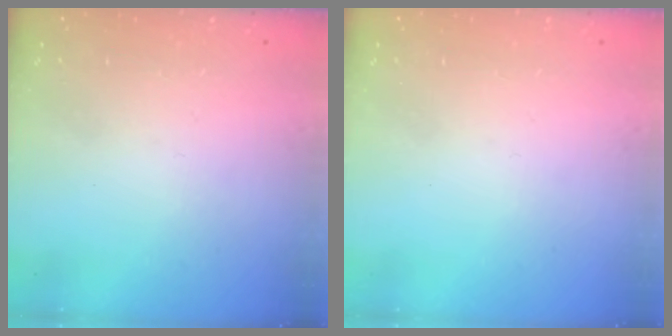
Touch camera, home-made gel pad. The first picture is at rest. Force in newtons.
{"total": 0.0}